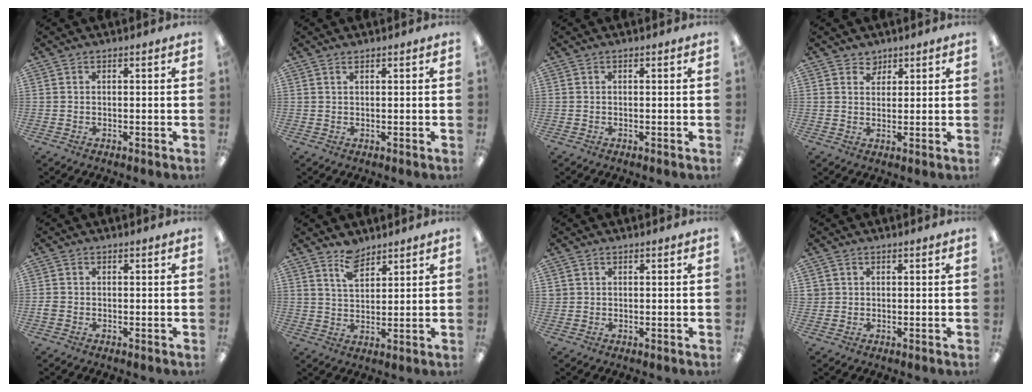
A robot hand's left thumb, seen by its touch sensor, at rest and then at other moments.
{"total": 0.8, "force": [0.6, 0.3, 0.4], "torque": [-0.010, 0.001, 0.011]}
{"total": 0.0}
{"total": 3.3, "force": [2.5, 2.2, 0.0], "torque": [0.007, -0.011, 0.044]}
{"total": 1.5, "force": [-0.4, 1.2, 0.8], "torque": [-0.013, 0.004, -0.007]}
{"total": 6.2, "force": [4.8, 3.0, 2.5], "torque": [-0.045, -0.019, 0.088]}
{"total": 1.0, "force": [0.5, 0.9, 0.1], "torque": [-0.003, 0.002, 0.009]}
{"total": 1.3, "force": [0.5, 1.2, 0.0], "torque": [-0.002, 0.002, 0.009]}